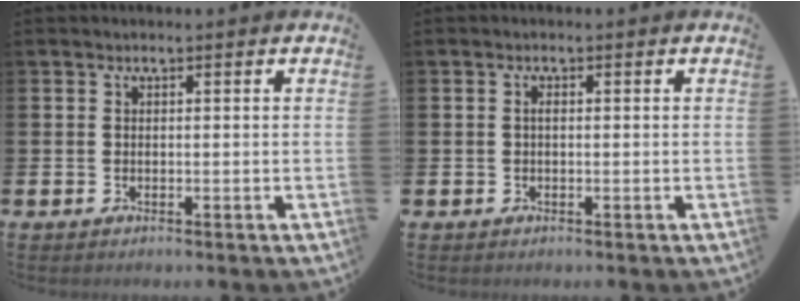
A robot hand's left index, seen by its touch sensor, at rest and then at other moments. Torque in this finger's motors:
{"motor_torque": [0.05, 0.04, 0.00, 0.02]}